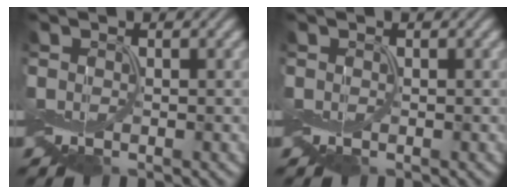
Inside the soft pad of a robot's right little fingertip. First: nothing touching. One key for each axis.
{"total": 0.0}